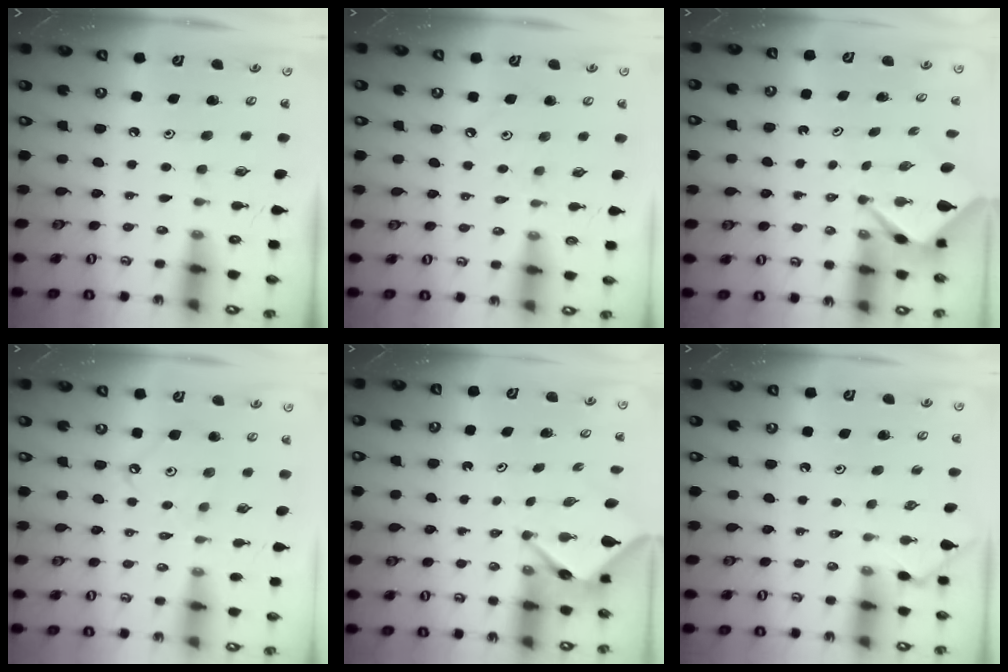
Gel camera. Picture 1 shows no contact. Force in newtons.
{"total": 5.5, "press": 5.5, "slide": 0.5}
{"total": 2.6, "press": 2.6, "slide": 0.1}
{"total": 5.9, "press": 5.8, "slide": 0.7}
{"total": 4.0, "press": 4.0, "slide": 0.2}
{"total": 2.3, "press": 2.3, "slide": 0.4}